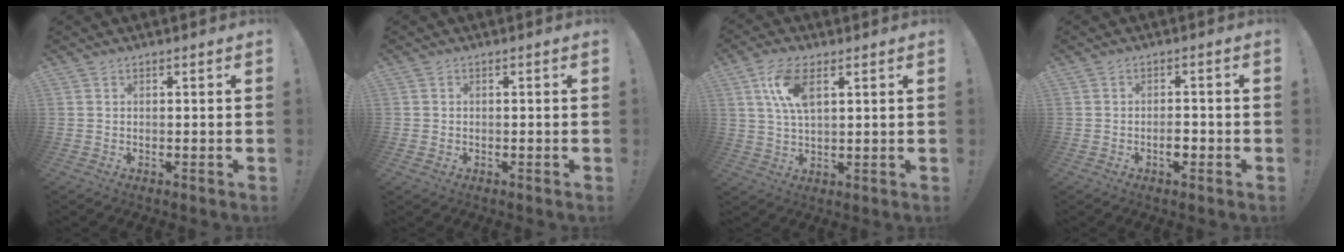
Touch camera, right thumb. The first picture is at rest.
{"total": 0.9, "force": [-0.2, 0.9, 0.0], "torque": [0.000, 0.003, -0.004]}
{"total": 9.6, "force": [3.6, 4.5, 7.8], "torque": [-0.145, -0.001, 0.065]}
{"total": 3.3, "force": [-1.4, 1.6, 2.5], "torque": [-0.031, 0.005, -0.025]}